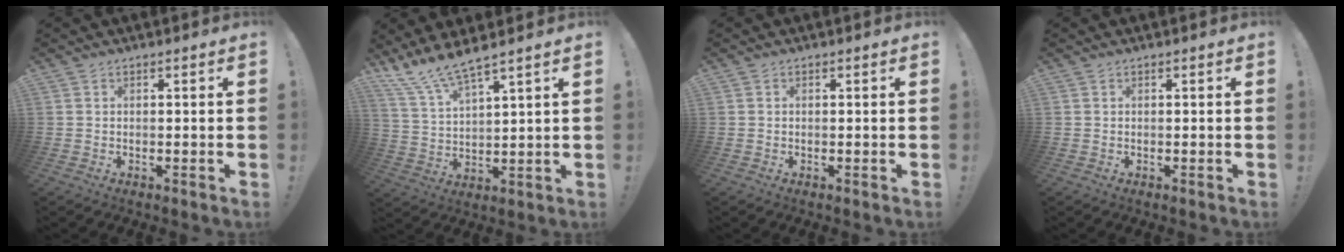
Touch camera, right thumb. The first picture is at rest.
{"total": 9.1, "force": [8.3, 0.4, 3.8], "torque": [-0.093, -0.051, 0.150]}
{"total": 0.0}
{"total": 0.0}